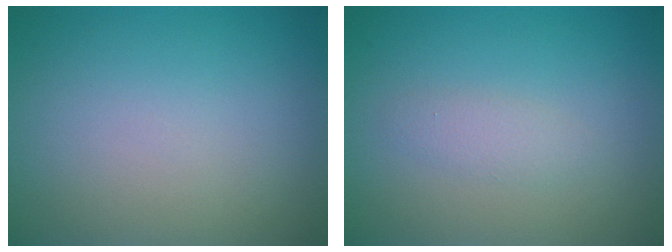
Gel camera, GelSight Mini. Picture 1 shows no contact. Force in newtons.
{"total": 1.3, "press": 1.3, "slide": 0.0}